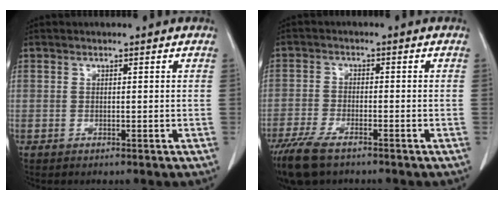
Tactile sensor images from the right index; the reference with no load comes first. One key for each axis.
{"total": 8.9, "fx": -6.3, "fy": 3.3, "fz": 5.4, "tx": -0.107, "ty": -0.018, "tz": -0.114}